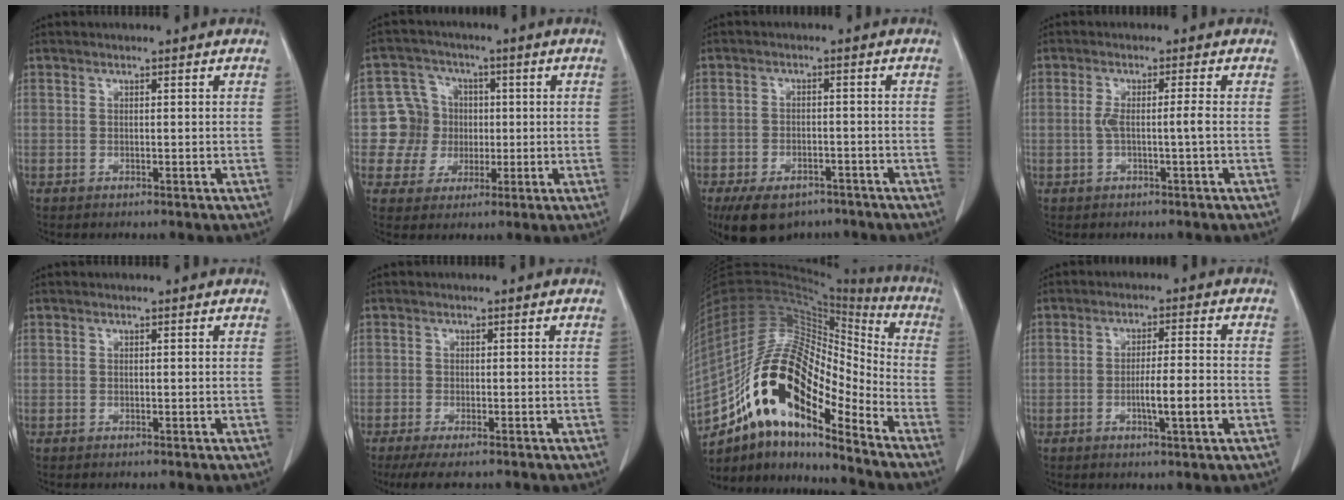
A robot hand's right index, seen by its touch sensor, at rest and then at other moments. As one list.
[{"total": 7.2, "force": [-0.2, 7.1, 0.7], "torque": [-0.013, 0.025, 0.003]}, {"total": 8.9, "force": [-6.6, 4.5, 3.9], "torque": [-0.067, -0.001, -0.101]}, {"total": 2.7, "force": [-0.4, -0.3, 2.6], "torque": [-0.048, 0.005, -0.002]}, {"total": 0.0}, {"total": 5.6, "force": [-4.5, 0.7, 3.3], "torque": [-0.050, -0.014, -0.069]}, {"total": 20.5, "force": [-12.9, 6.4, 14.6], "torque": [-0.294, 0.034, -0.226]}, {"total": 6.0, "force": [-1.8, 0.1, 5.7], "torque": [-0.096, -0.005, -0.029]}]